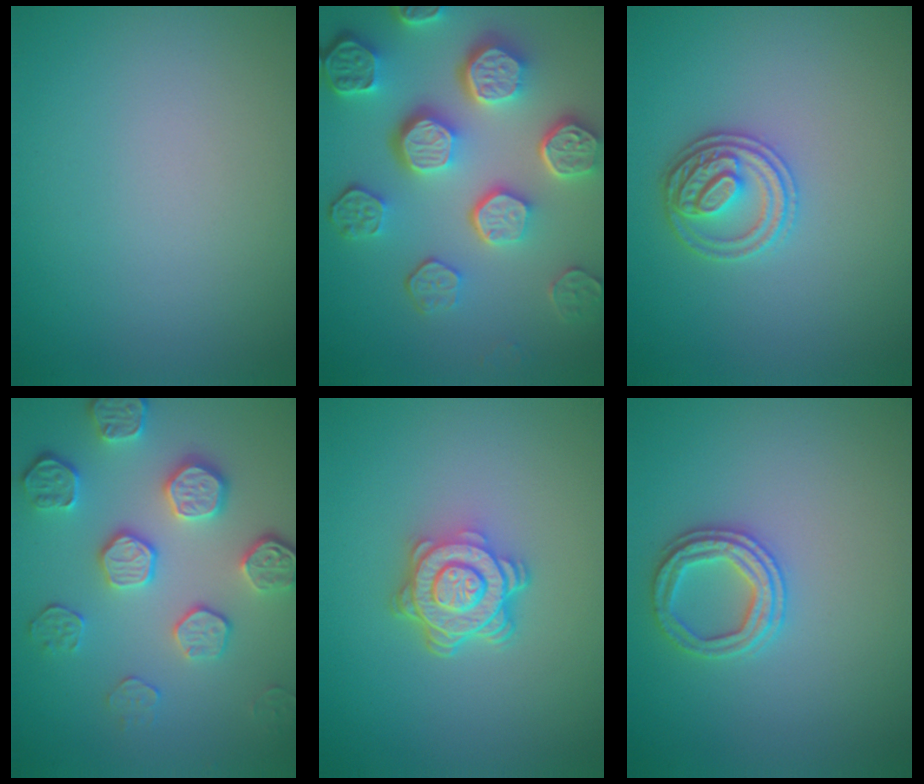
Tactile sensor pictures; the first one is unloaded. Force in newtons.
{"total": 8.6, "press": 6.2, "slide": 5.9}
{"total": 2.9, "press": 2.8, "slide": 0.7}
{"total": 5.1, "press": 4.1, "slide": 3.0}
{"total": 4.7, "press": 3.6, "slide": 3.1}
{"total": 2.4, "press": 2.4, "slide": 0.2}